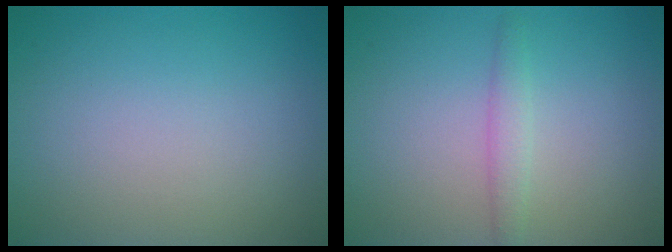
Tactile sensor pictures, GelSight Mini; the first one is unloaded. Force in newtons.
{"total": 1.5, "press": 1.5, "slide": 0.1}